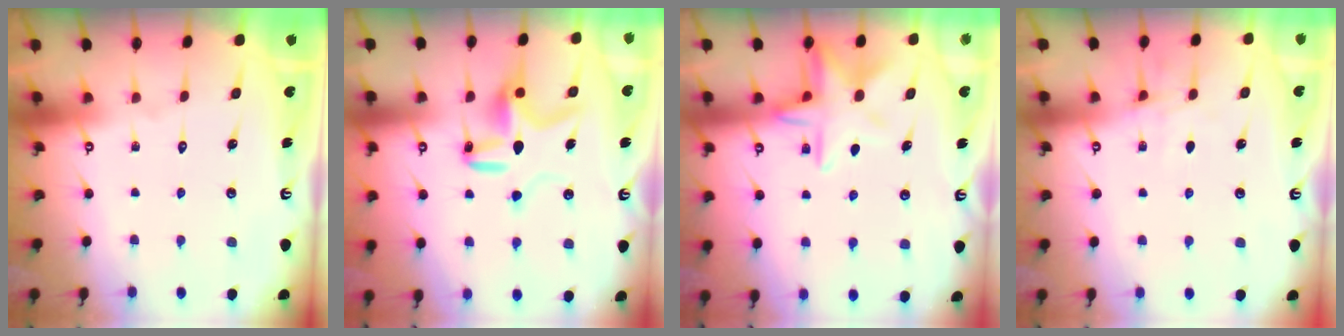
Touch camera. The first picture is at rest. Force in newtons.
{"total": 10.0, "press": 10.0, "slide": 0.4}
{"total": 10.7, "press": 10.6, "slide": 0.9}
{"total": 6.1, "press": 6.0, "slide": 0.6}